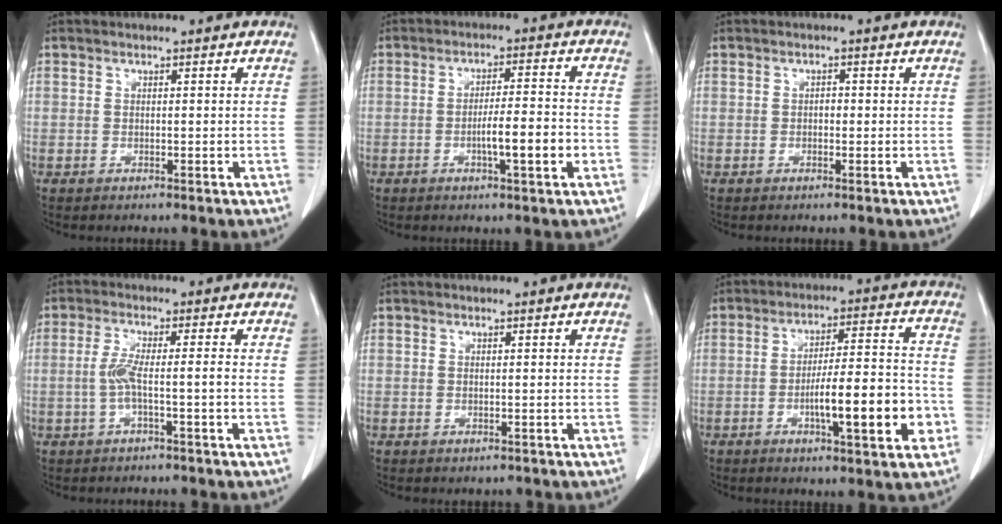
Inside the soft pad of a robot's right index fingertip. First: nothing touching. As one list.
[{"total": 6.6, "force": [-2.1, 0.5, 6.2], "torque": [-0.102, 0.003, -0.032]}, {"total": 0.9, "force": [-0.1, 0.6, 0.7], "torque": [-0.007, 0.003, -0.003]}, {"total": 3.8, "force": [-1.0, -0.1, 3.7], "torque": [-0.078, 0.007, -0.019]}, {"total": 0.8, "force": [-0.4, 0.6, 0.0], "torque": [-0.002, 0.004, -0.003]}, {"total": 12.3, "force": [-3.9, 1.8, 11.6], "torque": [-0.182, 0.011, -0.056]}]